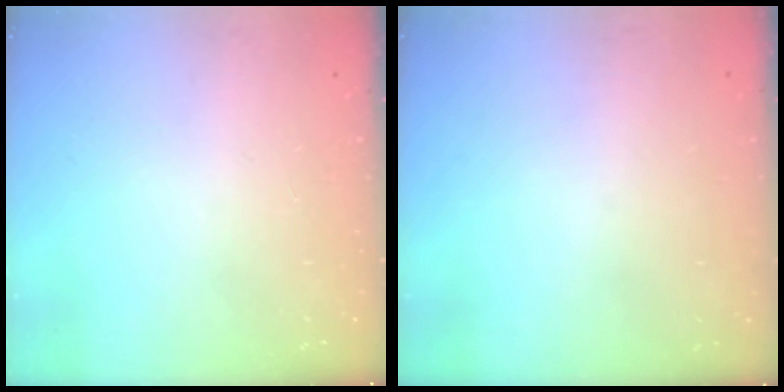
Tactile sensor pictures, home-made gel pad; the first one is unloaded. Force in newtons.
{"total": 3.0, "press": 3.0, "slide": 0.1}